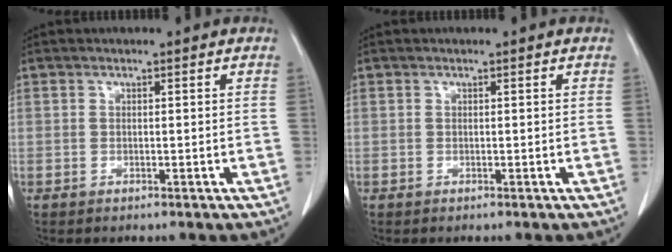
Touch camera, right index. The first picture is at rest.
{"total": 0.0}